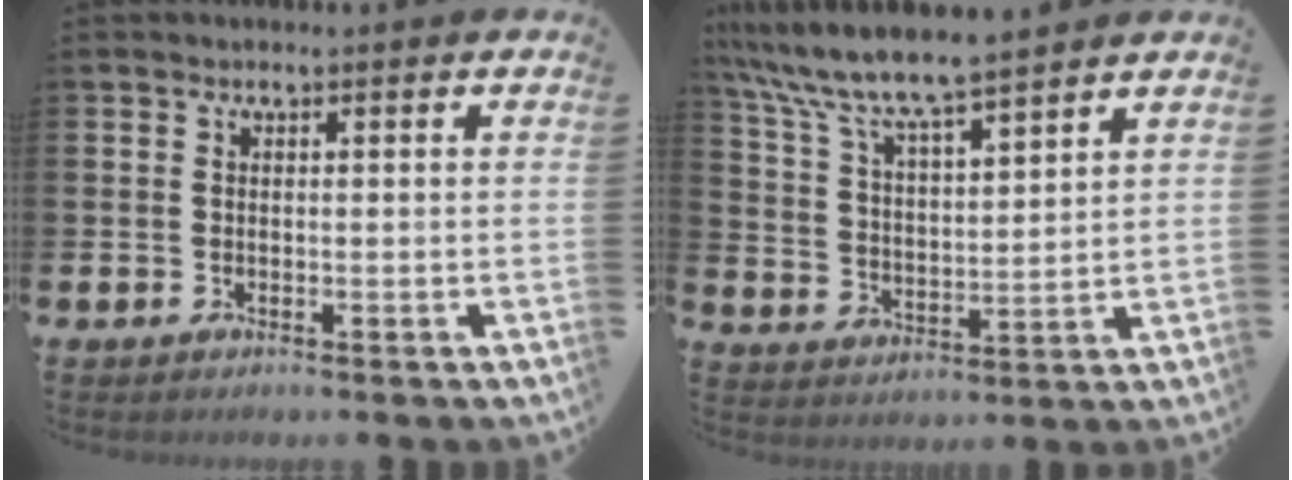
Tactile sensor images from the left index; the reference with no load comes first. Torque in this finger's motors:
{"motor_torque": [0.25, -0.31, 1.05, 0.21]}